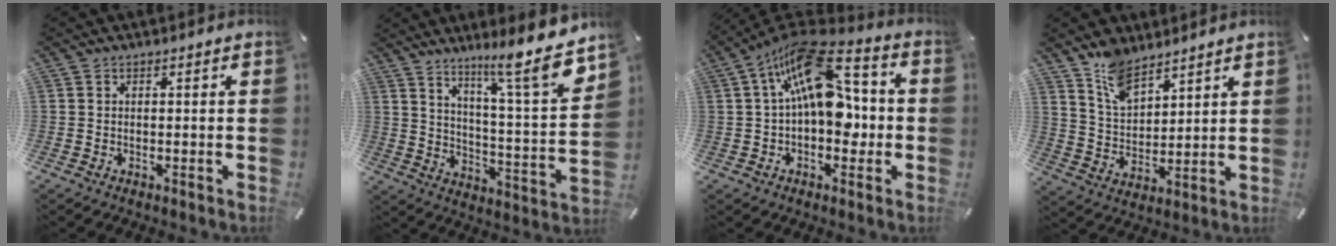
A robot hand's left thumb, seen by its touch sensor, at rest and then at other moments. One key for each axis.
{"total": 14.4, "fx": 11.4, "fy": 1.1, "fz": 8.8, "tx": -0.125, "ty": -0.108, "tz": 0.176}
{"total": 19.2, "fx": 4.1, "fy": 10.6, "fz": 15.5, "tx": -0.249, "ty": -0.023, "tz": 0.063}
{"total": 8.5, "fx": 7.0, "fy": 3.9, "fz": 2.9, "tx": -0.073, "ty": -0.035, "tz": 0.134}